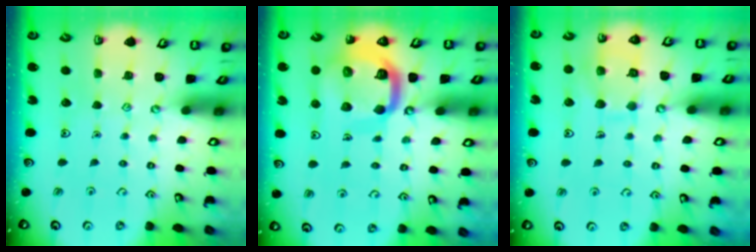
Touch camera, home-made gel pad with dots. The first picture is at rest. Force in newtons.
{"total": 13.8, "press": 13.7, "slide": 1.6}
{"total": 9.9, "press": 9.9, "slide": 0.9}